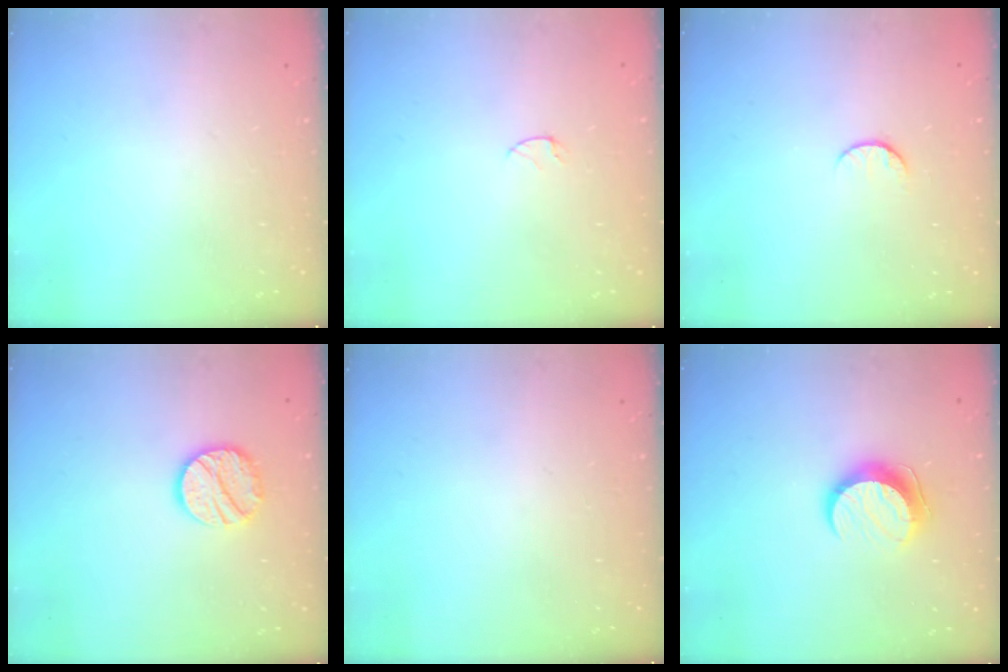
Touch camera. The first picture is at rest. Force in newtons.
{"total": 2.9, "press": 2.9, "slide": 0.3}
{"total": 5.7, "press": 5.7, "slide": 0.5}
{"total": 12.2, "press": 12.1, "slide": 1.0}
{"total": 0.0}
{"total": 9.7, "press": 9.7, "slide": 1.0}